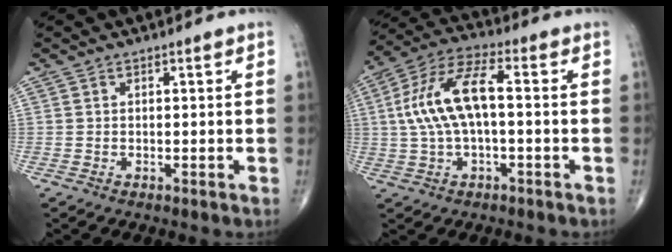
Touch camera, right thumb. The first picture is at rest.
{"total": 12.7, "force": [0.5, 5.4, 11.5], "torque": [-0.243, 0.038, 0.007]}